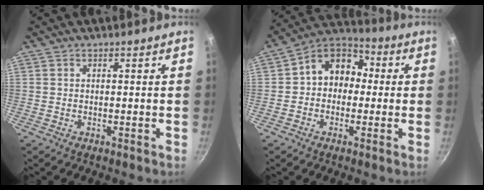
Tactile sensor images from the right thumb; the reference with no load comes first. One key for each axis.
{"total": 11.1, "fx": 0.4, "fy": 9.0, "fz": 6.5, "tx": -0.056, "ty": 0.036, "tz": -0.020}